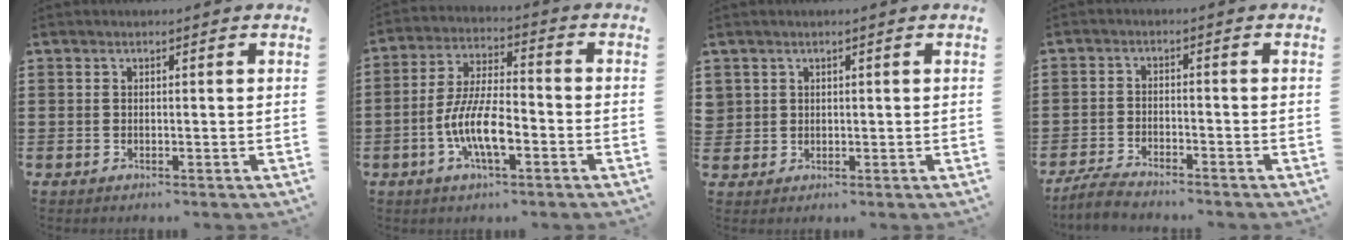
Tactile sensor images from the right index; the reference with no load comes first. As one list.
[{"total": 9.4, "force": [-3.3, 3.3, 8.2], "torque": [-0.183, -0.008, -0.066]}, {"total": 1.6, "force": [0.7, 1.4, 0.0], "torque": [-0.006, 0.008, 0.014]}, {"total": 3.4, "force": [-3.3, 0.3, 0.8], "torque": [-0.023, 0.002, -0.071]}]